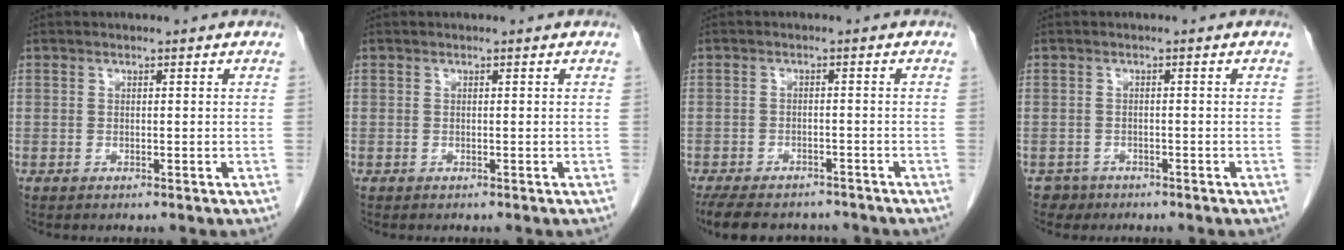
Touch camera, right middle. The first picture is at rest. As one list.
[{"total": 0.0}, {"total": 12.5, "force": [-10.5, 4.8, 4.7], "torque": [-0.103, -0.003, -0.141]}, {"total": 1.8, "force": [-1.3, 1.2, -0.4], "torque": [0.002, 0.006, -0.020]}]